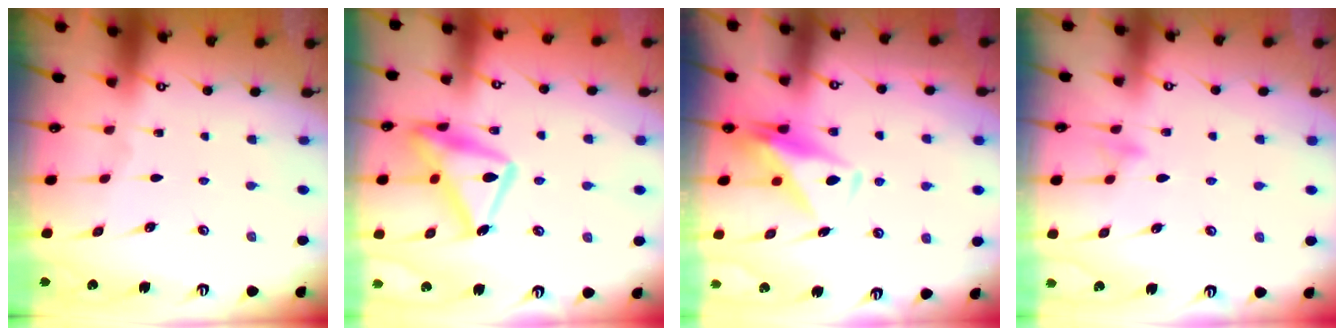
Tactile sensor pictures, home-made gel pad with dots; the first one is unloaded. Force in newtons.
{"total": 19.0, "press": 19.0, "slide": 1.3}
{"total": 10.0, "press": 10.0, "slide": 1.2}
{"total": 8.3, "press": 8.2, "slide": 0.9}